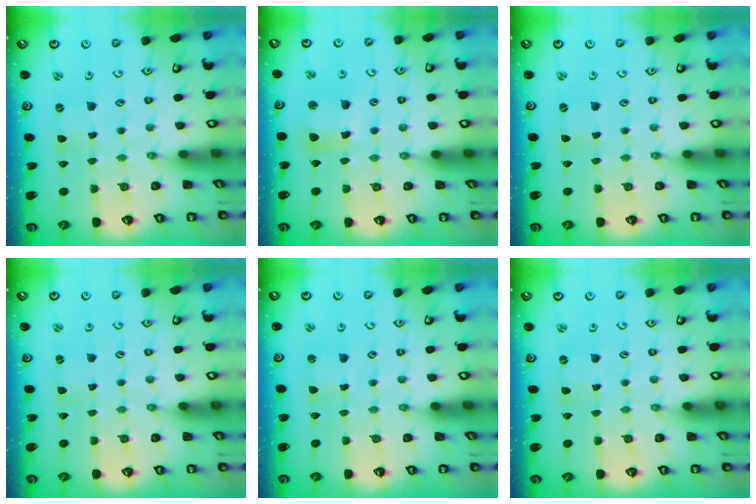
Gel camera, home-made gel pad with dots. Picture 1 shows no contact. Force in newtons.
{"total": 8.9, "press": 8.8, "slide": 1.3}
{"total": 0.0}
{"total": 1.3, "press": 1.3, "slide": 0.2}
{"total": 0.7, "press": 0.7, "slide": 0.0}
{"total": 0.0}